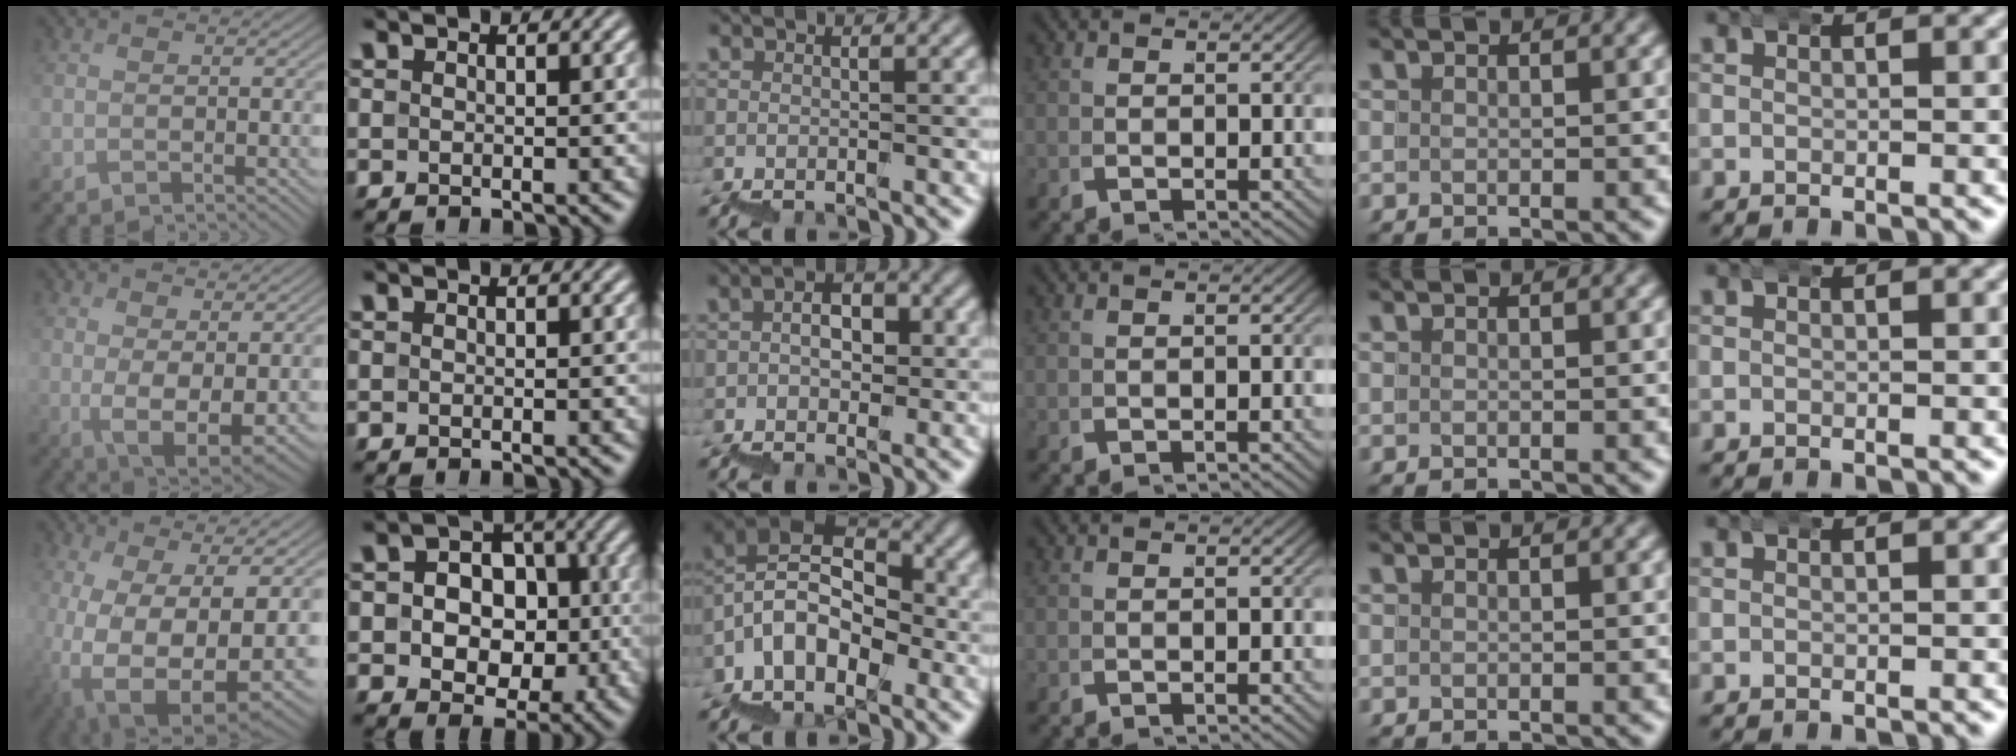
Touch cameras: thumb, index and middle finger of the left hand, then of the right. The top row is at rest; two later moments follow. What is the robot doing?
{"motion": "wrap", "object": "bandana"}